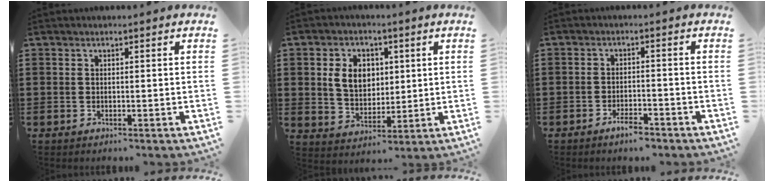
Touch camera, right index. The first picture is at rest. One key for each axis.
{"total": 6.8, "fx": 1.4, "fy": 5.3, "fz": 4.1, "tx": -0.098, "ty": 0.010, "tz": 0.020}
{"total": 3.0, "fx": -2.5, "fy": 0.8, "fz": 1.4, "tx": -0.026, "ty": 0.006, "tz": -0.048}